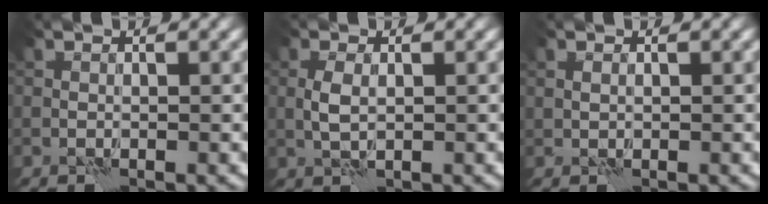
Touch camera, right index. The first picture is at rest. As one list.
[{"total": 1.8, "force": [0.1, 0.9, 1.5], "torque": [-0.040, 0.000, 0.001]}, {"total": 0.5, "force": [0.3, 0.4, 0.3], "torque": [-0.006, -0.002, 0.006]}]